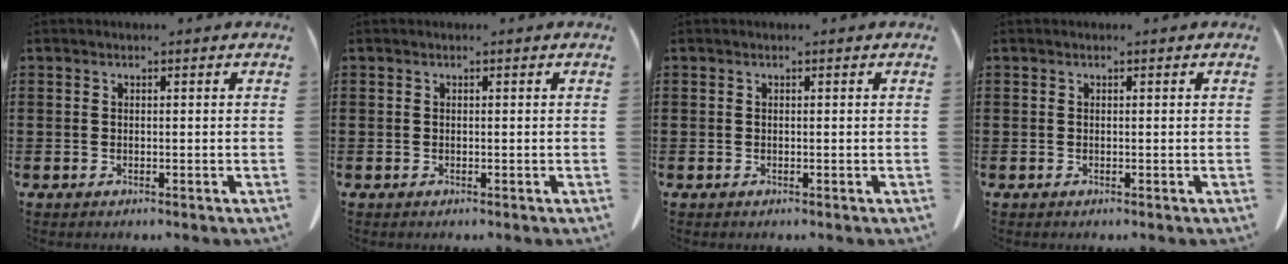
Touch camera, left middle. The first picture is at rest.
{"total": 0.0}
{"total": 0.0}
{"total": 0.0}